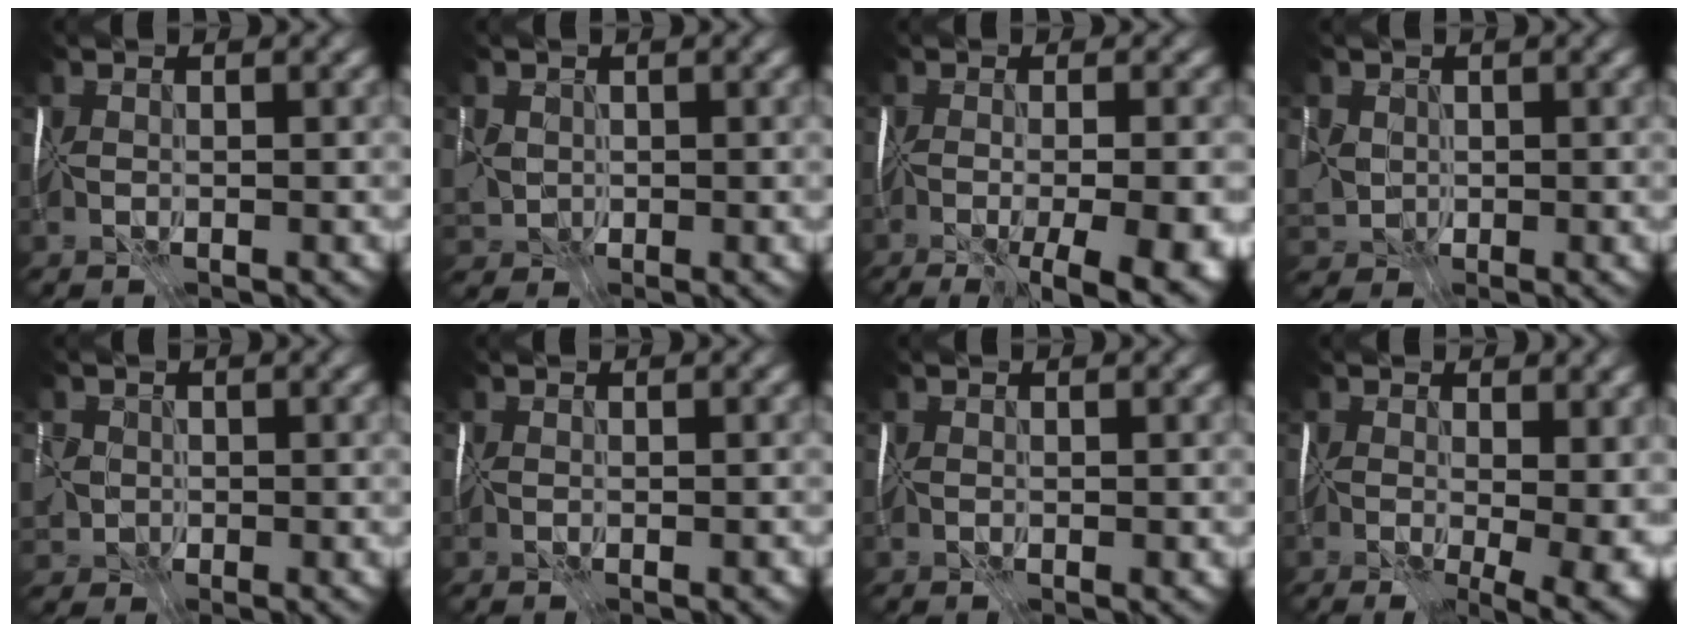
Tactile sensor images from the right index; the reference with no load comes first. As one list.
[{"total": 1.5, "force": [0.8, 1.2, 0.0], "torque": [-0.001, -0.001, 0.020]}, {"total": 11.6, "force": [-5.3, 3.8, 9.7], "torque": [-0.122, -0.025, -0.040]}, {"total": 1.9, "force": [0.8, 1.7, 0.2], "torque": [-0.007, 0.001, 0.020]}, {"total": 1.3, "force": [0.0, 1.3, -0.5], "torque": [0.019, 0.000, 0.007]}, {"total": 0.9, "force": [-0.5, 0.3, 0.7], "torque": [-0.003, 0.001, -0.007]}, {"total": 1.0, "force": [-0.3, 0.4, 0.8], "torque": [-0.011, -0.001, -0.003]}, {"total": 10.3, "force": [-0.7, 5.3, 8.8], "torque": [-0.096, -0.021, 0.015]}]